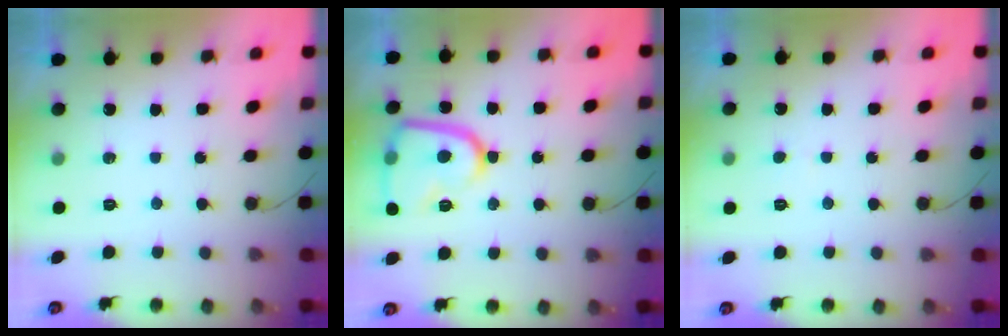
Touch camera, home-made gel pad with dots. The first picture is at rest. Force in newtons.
{"total": 13.5, "press": 13.5, "slide": 0.6}
{"total": 1.7, "press": 1.7, "slide": 0.1}